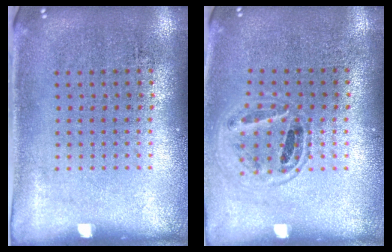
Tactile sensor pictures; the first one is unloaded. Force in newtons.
{"total": 0.9, "press": 0.9, "slide": 0.1}